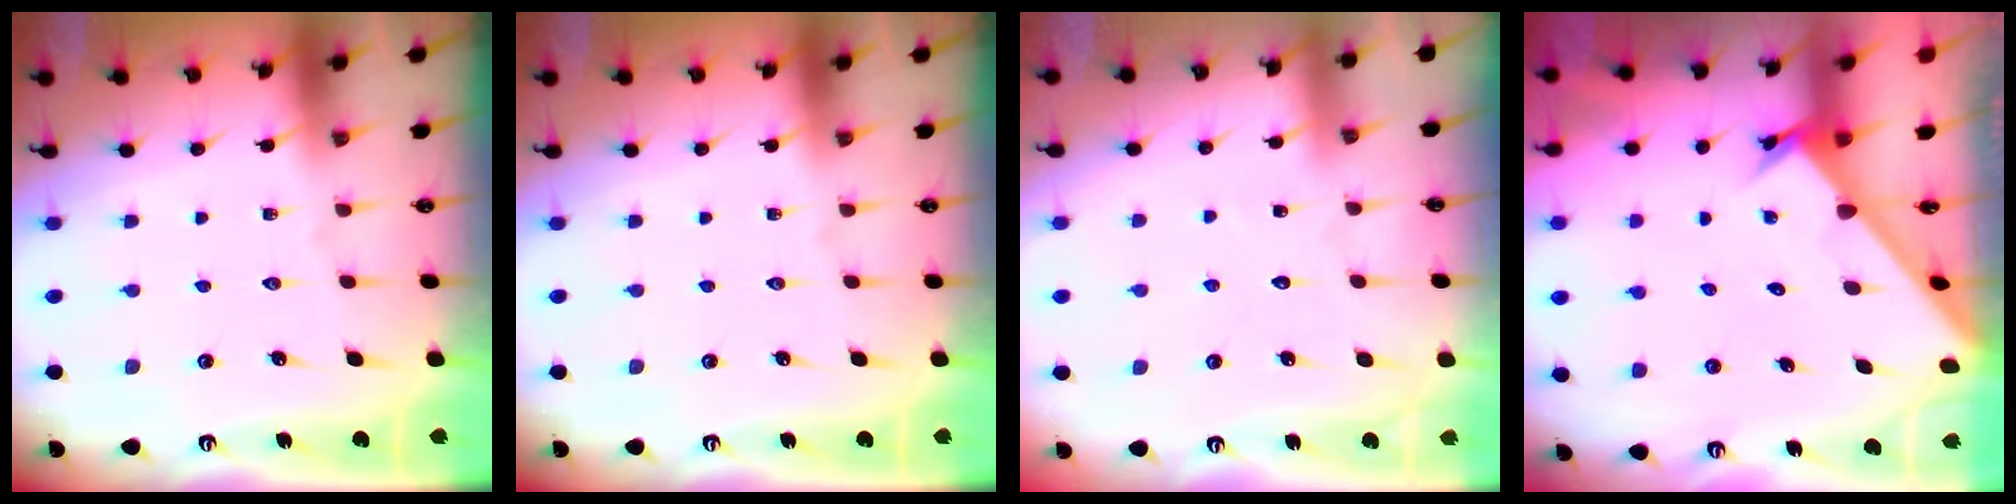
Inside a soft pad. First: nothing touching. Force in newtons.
{"total": 0.0}
{"total": 3.5, "press": 3.5, "slide": 0.3}
{"total": 2.7, "press": 2.7, "slide": 0.2}